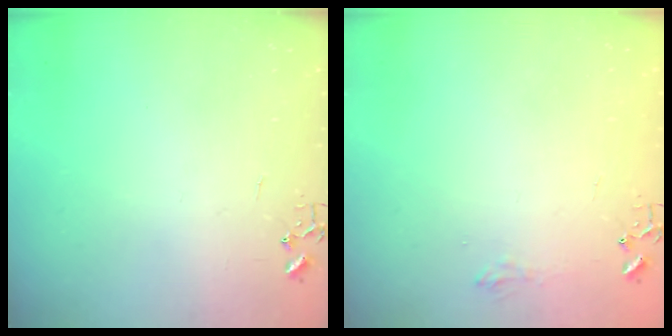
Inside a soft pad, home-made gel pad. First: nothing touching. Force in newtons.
{"total": 6.6, "press": 6.6, "slide": 0.8}